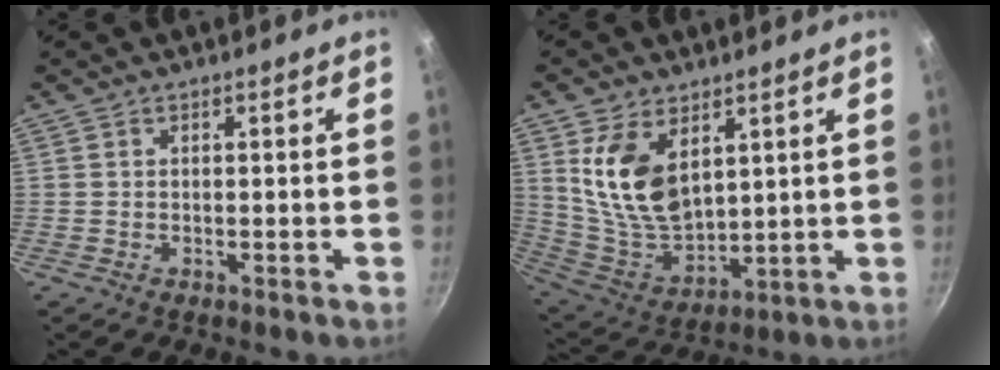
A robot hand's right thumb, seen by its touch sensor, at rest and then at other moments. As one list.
[{"total": 14.4, "force": [5.4, 8.5, 10.3], "torque": [-0.174, -0.047, 0.119]}]